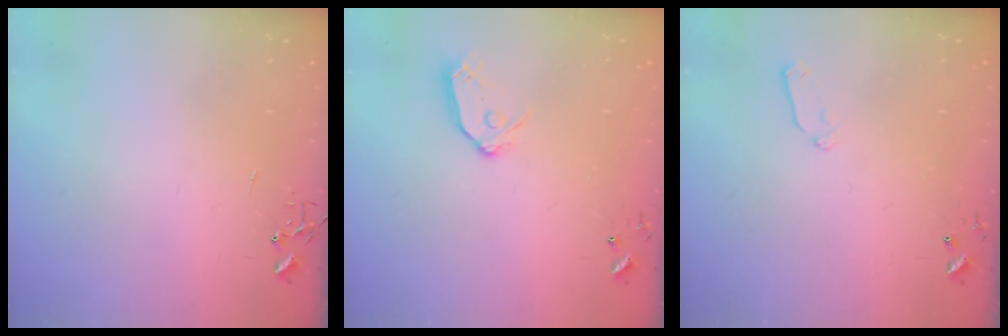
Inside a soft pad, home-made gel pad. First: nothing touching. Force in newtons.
{"total": 9.2, "press": 9.1, "slide": 0.8}
{"total": 6.0, "press": 5.9, "slide": 1.0}